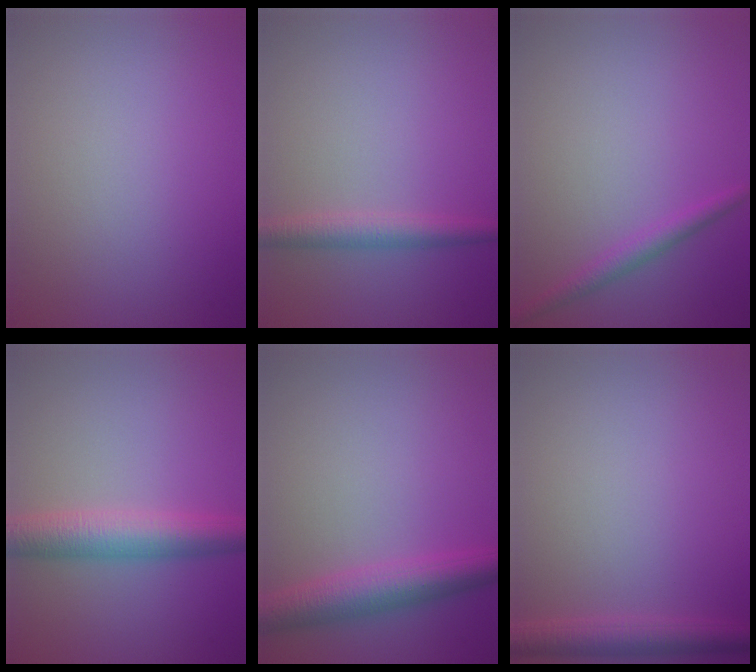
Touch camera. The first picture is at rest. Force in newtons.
{"total": 2.4, "press": 2.4, "slide": 0.0}
{"total": 1.7, "press": 1.7, "slide": 0.1}
{"total": 5.0, "press": 5.0, "slide": 0.1}
{"total": 4.6, "press": 4.6, "slide": 0.1}
{"total": 3.0, "press": 3.0, "slide": 0.1}